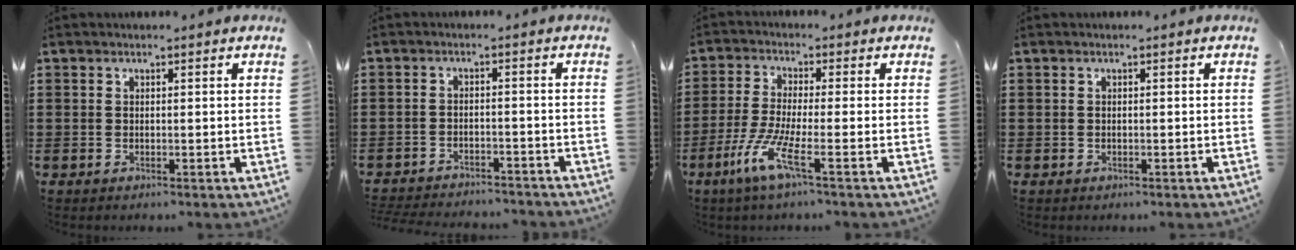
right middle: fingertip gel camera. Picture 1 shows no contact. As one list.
[{"total": 3.3, "force": [-3.2, 0.2, 0.1], "torque": [-0.006, 0.000, -0.068]}, {"total": 7.0, "force": [-3.4, 0.4, 6.1], "torque": [-0.141, -0.018, -0.069]}, {"total": 0.0}]